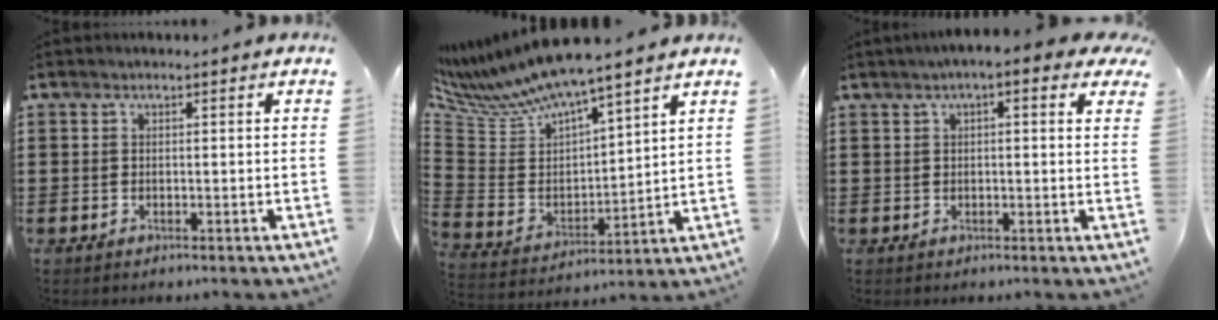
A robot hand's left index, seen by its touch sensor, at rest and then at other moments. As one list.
[{"total": 7.7, "force": [7.0, 0.8, 3.1], "torque": [-0.096, -0.048, 0.117]}, {"total": 3.1, "force": [1.6, 0.4, 2.6], "torque": [-0.046, 0.004, 0.025]}]